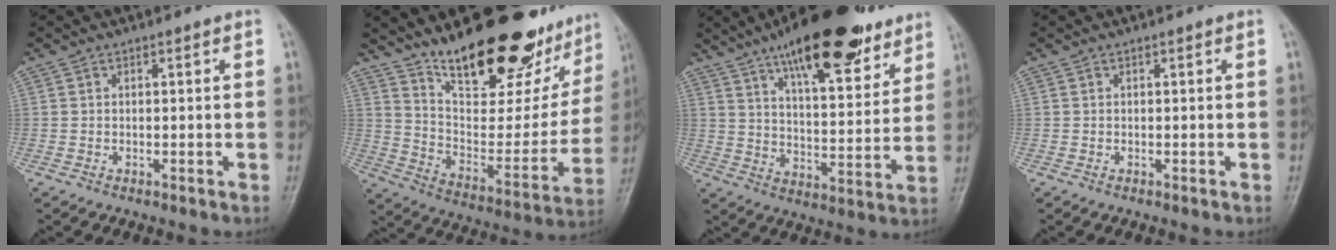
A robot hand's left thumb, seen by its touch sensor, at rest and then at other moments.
{"total": 27.5, "force": [19.8, 10.3, 16.1], "torque": [-0.203, -0.099, 0.303]}
{"total": 20.8, "force": [13.9, 7.2, 13.8], "torque": [-0.166, -0.054, 0.214]}
{"total": 0.0}